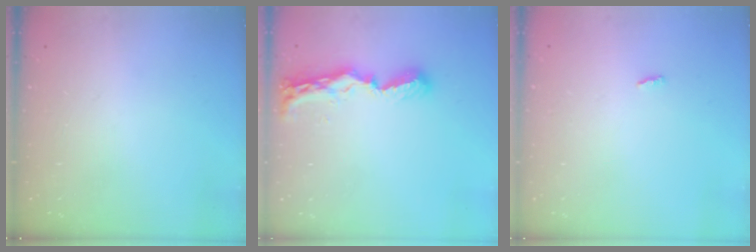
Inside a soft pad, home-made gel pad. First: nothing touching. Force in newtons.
{"total": 8.8, "press": 8.8, "slide": 0.3}
{"total": 1.9, "press": 1.9, "slide": 0.2}